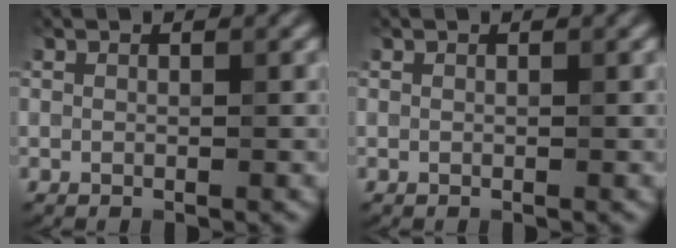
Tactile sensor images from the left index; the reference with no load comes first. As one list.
[{"total": 0.0}]